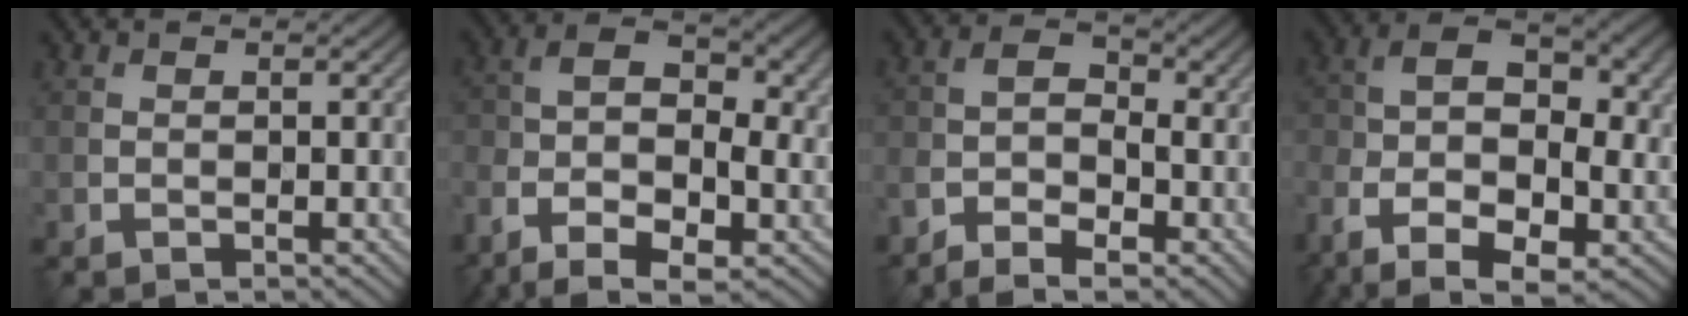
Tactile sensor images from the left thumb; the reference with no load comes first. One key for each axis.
{"total": 11.0, "fx": -5.1, "fy": 5.1, "fz": 8.3, "tx": -0.159, "ty": -0.017, "tz": -0.095}
{"total": 5.6, "fx": -3.5, "fy": 2.3, "fz": 3.7, "tx": -0.067, "ty": 0.000, "tz": -0.072}
{"total": 13.1, "fx": -5.4, "fy": 6.6, "fz": 9.9, "tx": -0.199, "ty": -0.014, "tz": -0.097}